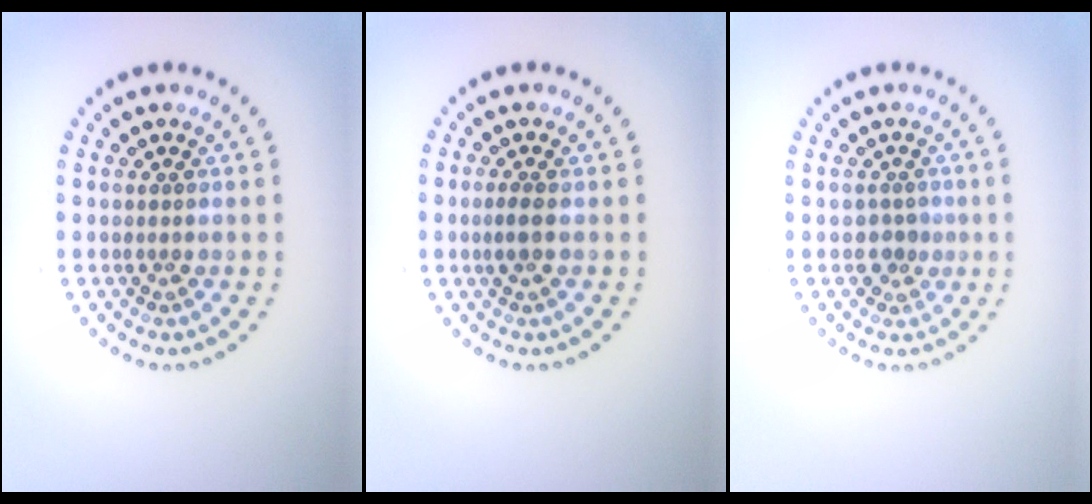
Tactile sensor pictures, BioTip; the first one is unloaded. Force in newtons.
{"total": 1.4, "press": 1.3, "slide": 0.5}
{"total": 1.7, "press": 1.3, "slide": 1.2}